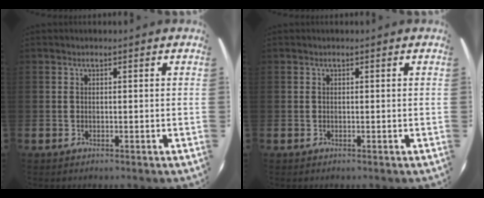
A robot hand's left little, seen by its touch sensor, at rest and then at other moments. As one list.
[{"total": 0.0}]